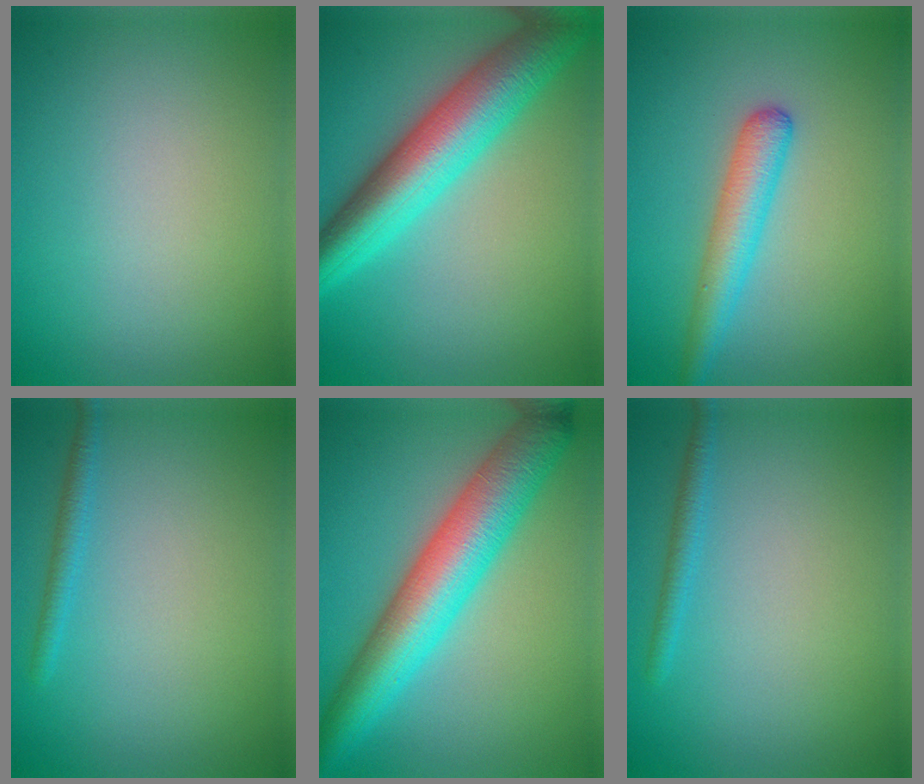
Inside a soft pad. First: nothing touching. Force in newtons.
{"total": 9.2, "press": 9.2, "slide": 0.2}
{"total": 3.5, "press": 3.5, "slide": 0.1}
{"total": 1.5, "press": 1.4, "slide": 0.1}
{"total": 9.2, "press": 9.2, "slide": 0.1}
{"total": 1.5, "press": 1.4, "slide": 0.1}